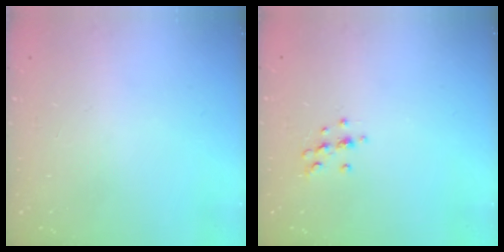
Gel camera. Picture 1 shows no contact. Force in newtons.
{"total": 6.5, "press": 6.2, "slide": 2.1}